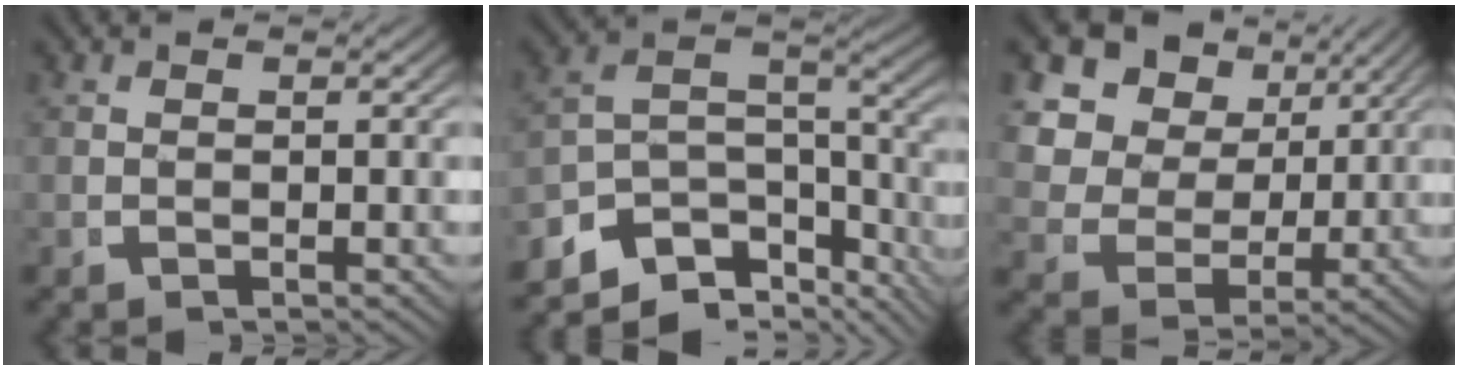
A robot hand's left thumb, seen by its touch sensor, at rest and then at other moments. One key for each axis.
{"total": 10.7, "fx": -4.0, "fy": 6.3, "fz": 7.6, "tx": -0.126, "ty": -0.012, "tz": -0.071}
{"total": 11.9, "fx": 3.0, "fy": 9.4, "fz": 6.6, "tx": -0.161, "ty": -0.027, "tz": 0.053}